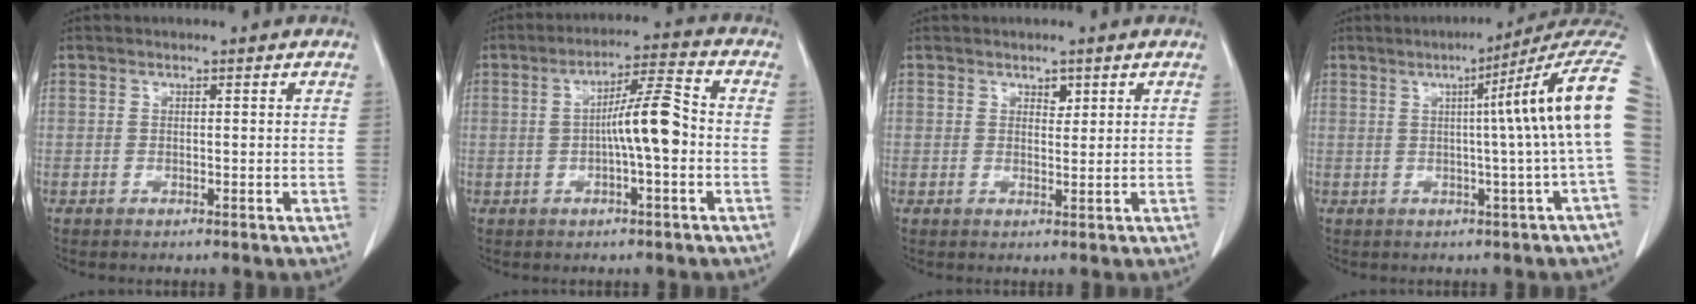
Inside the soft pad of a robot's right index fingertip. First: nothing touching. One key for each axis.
{"total": 7.8, "fx": -0.7, "fy": 0.8, "fz": 7.8, "tx": -0.131, "ty": 0.017, "tz": -0.016}
{"total": 1.6, "fx": 1.0, "fy": 0.9, "fz": 0.9, "tx": -0.010, "ty": -0.006, "tz": 0.016}
{"total": 13.4, "fx": 2.5, "fy": -2.0, "fz": 13.0, "tx": -0.155, "ty": 0.022, "tz": 0.024}